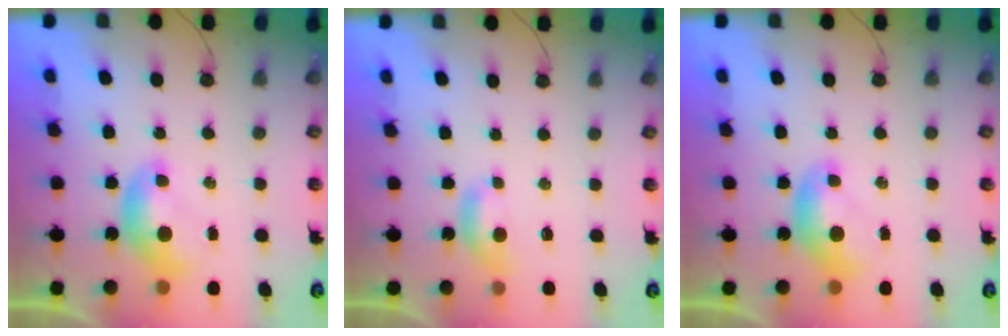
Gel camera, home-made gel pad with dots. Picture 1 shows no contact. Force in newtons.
{"total": 2.3, "press": 2.3, "slide": 0.4}
{"total": 0.0}